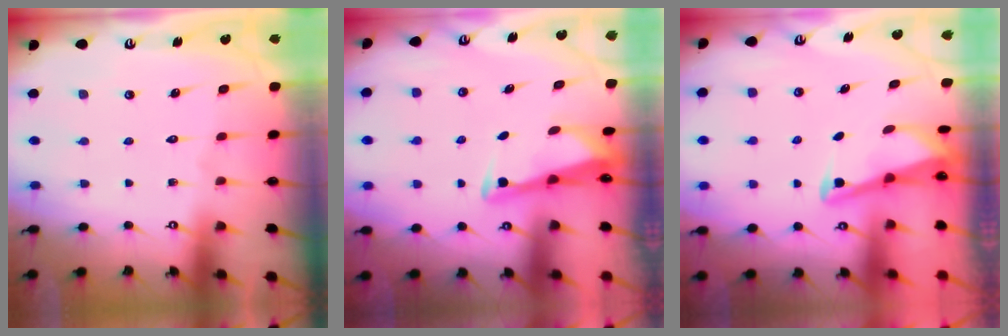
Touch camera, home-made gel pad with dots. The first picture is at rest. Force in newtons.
{"total": 2.9, "press": 2.9, "slide": 0.4}
{"total": 3.4, "press": 3.4, "slide": 0.3}